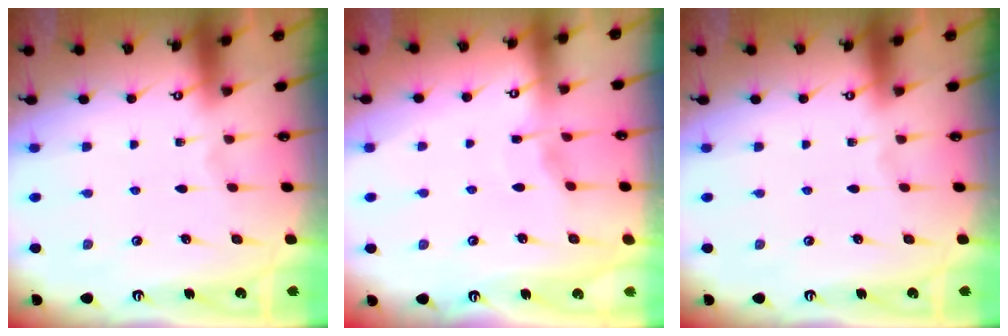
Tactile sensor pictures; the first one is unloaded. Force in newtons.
{"total": 3.2, "press": 3.2, "slide": 0.5}
{"total": 0.0}